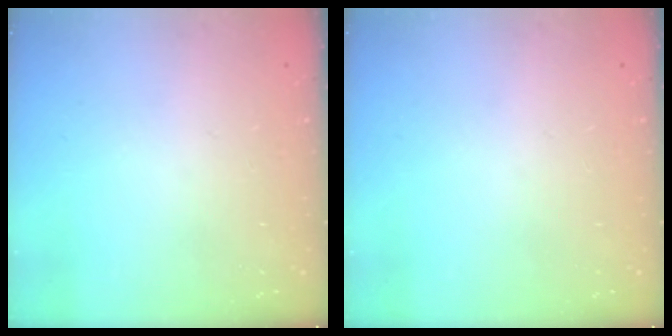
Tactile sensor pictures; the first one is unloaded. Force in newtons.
{"total": 0.0}